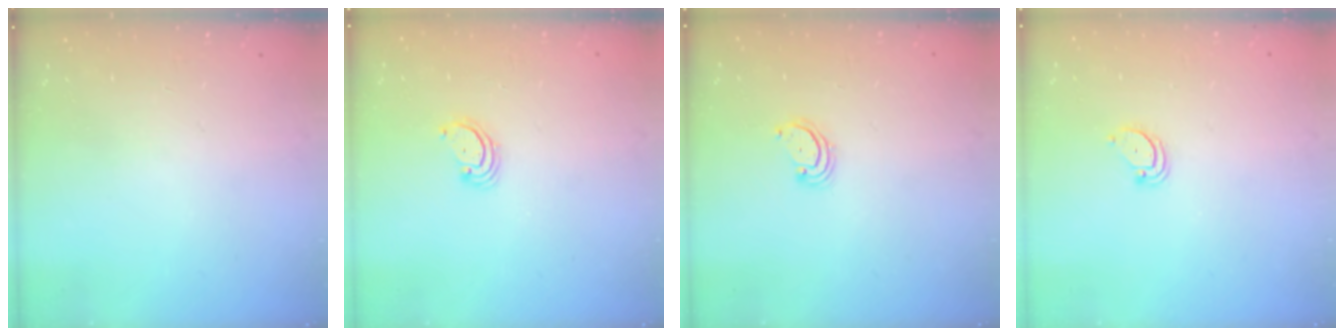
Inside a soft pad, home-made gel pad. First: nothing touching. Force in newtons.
{"total": 2.3, "press": 2.3, "slide": 0.2}
{"total": 2.3, "press": 2.2, "slide": 0.2}
{"total": 2.7, "press": 2.7, "slide": 0.2}